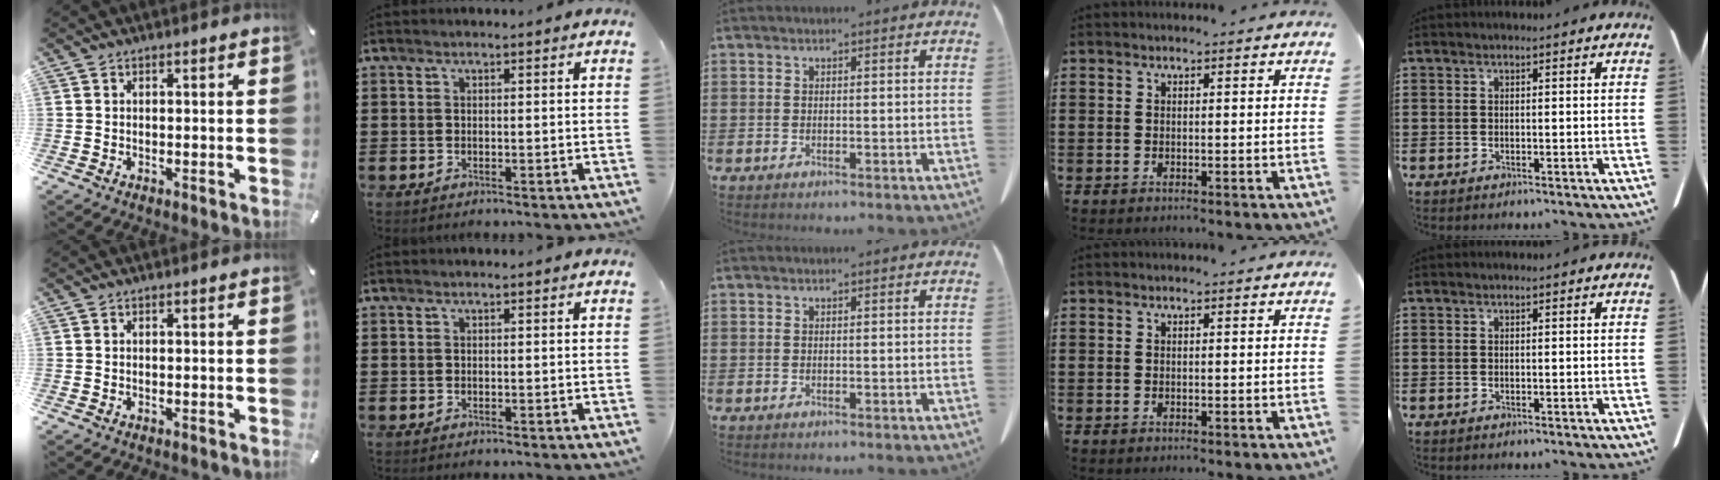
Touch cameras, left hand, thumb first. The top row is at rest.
{}